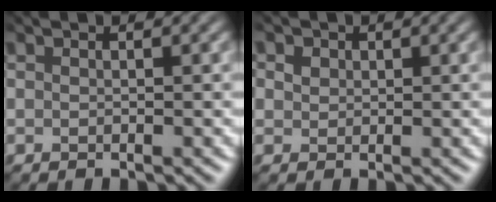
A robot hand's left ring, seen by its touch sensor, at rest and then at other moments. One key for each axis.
{"total": 2.3, "fx": -1.0, "fy": -0.6, "fz": -1.9, "tx": 0.010, "ty": -0.015, "tz": 0.002}